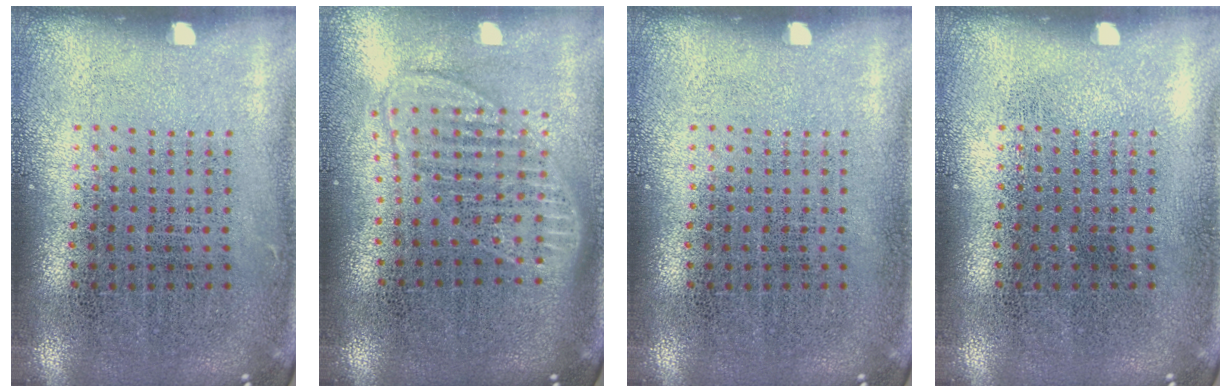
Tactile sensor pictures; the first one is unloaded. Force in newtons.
{"total": 1.8, "press": 1.5, "slide": 1.1}
{"total": 0.0}
{"total": 0.0}